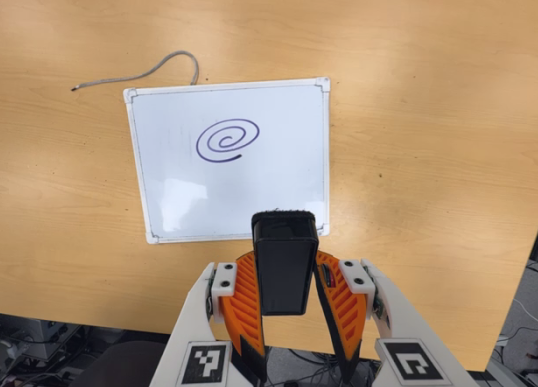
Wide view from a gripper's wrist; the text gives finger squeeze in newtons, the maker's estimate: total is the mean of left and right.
{"total": 6.1, "left": 4.9, "right": 7.3}